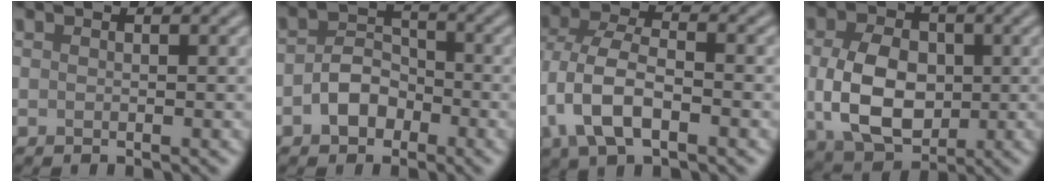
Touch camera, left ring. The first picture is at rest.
{"total": 3.4, "force": [-1.4, 2.5, 1.8], "torque": [-0.029, 0.008, -0.029]}
{"total": 7.1, "force": [-2.6, 3.7, 5.5], "torque": [-0.122, 0.003, -0.059]}
{"total": 7.7, "force": [-0.3, 5.4, 5.5], "torque": [-0.115, -0.007, -0.003]}